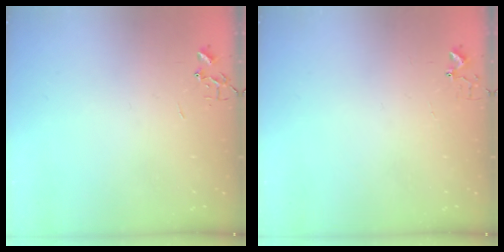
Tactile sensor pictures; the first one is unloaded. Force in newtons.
{"total": 2.7, "press": 2.7, "slide": 0.3}